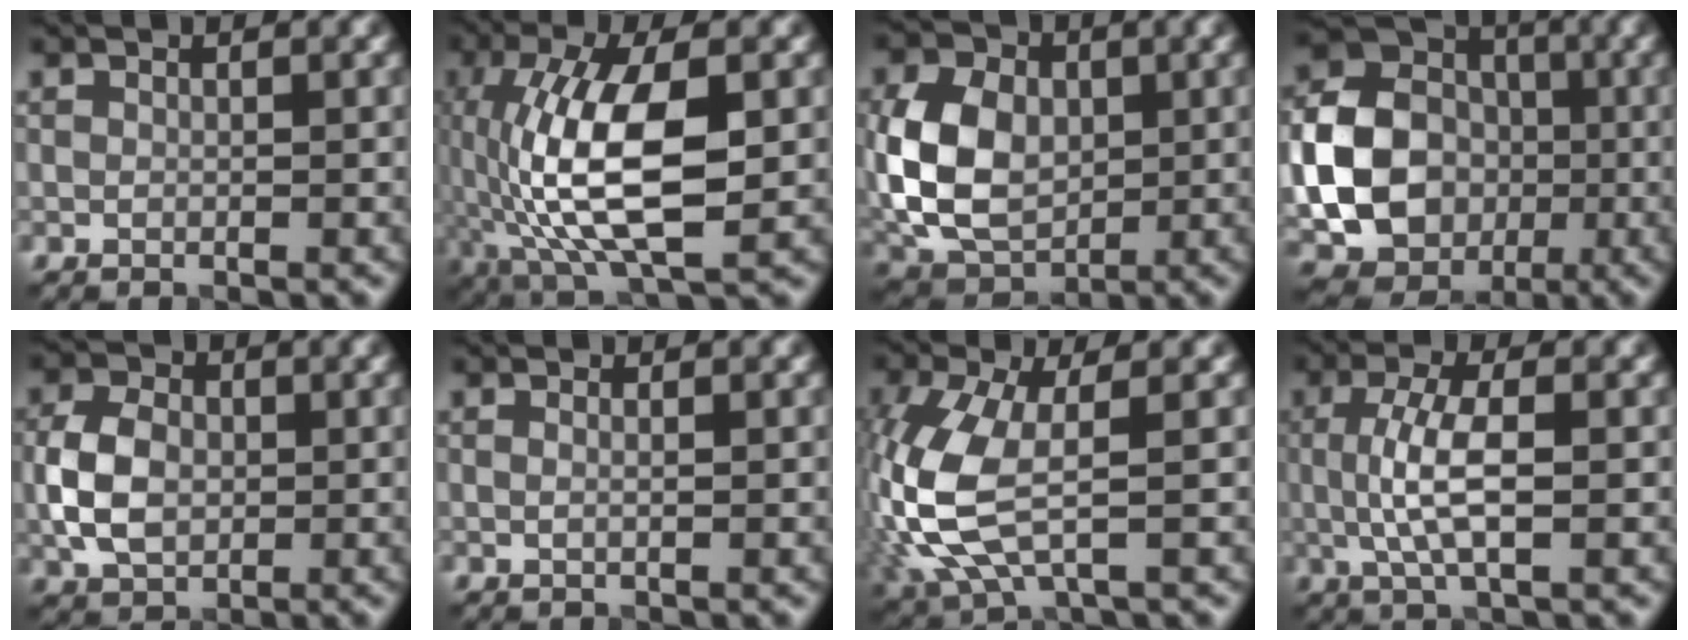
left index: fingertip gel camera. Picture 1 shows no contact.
{"total": 10.7, "force": [-0.8, 4.1, 9.8], "torque": [-0.189, 0.009, -0.017]}
{"total": 9.2, "force": [0.3, 6.8, 6.3], "torque": [-0.144, 0.002, -0.003]}
{"total": 11.8, "force": [-1.4, 9.8, 6.4], "torque": [-0.106, -0.030, -0.036]}
{"total": 4.9, "force": [-0.1, 3.6, 3.3], "torque": [-0.070, 0.005, -0.006]}
{"total": 0.8, "force": [0.2, 0.3, 0.7], "torque": [-0.007, -0.007, 0.000]}
{"total": 8.2, "force": [-0.3, 3.6, 7.3], "torque": [-0.193, -0.003, -0.007]}
{"total": 4.8, "force": [0.0, 1.5, 4.5], "torque": [-0.101, 0.001, 0.001]}